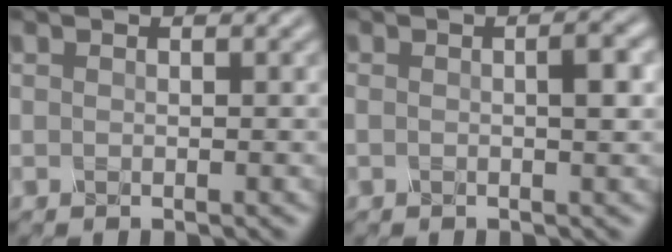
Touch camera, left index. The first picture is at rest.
{"total": 2.1, "force": [0.1, 0.5, 2.1], "torque": [-0.033, 0.005, -0.001]}